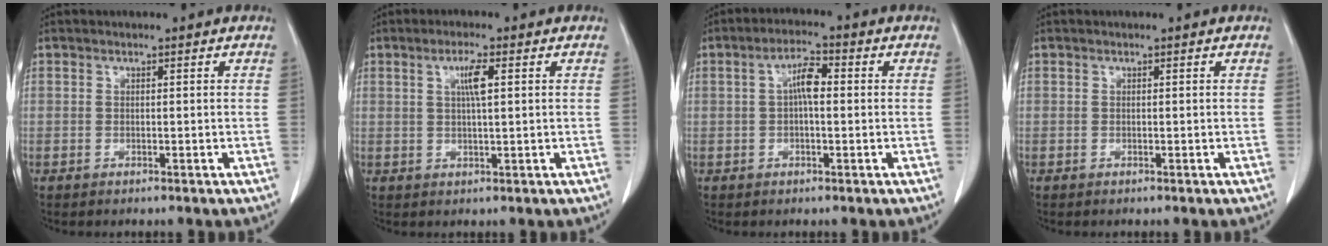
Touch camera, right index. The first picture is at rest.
{"total": 3.5, "force": [1.0, 0.1, 3.3], "torque": [-0.061, 0.001, 0.018]}
{"total": 4.3, "force": [0.4, 1.3, 4.1], "torque": [-0.075, 0.014, 0.005]}
{"total": 0.0}